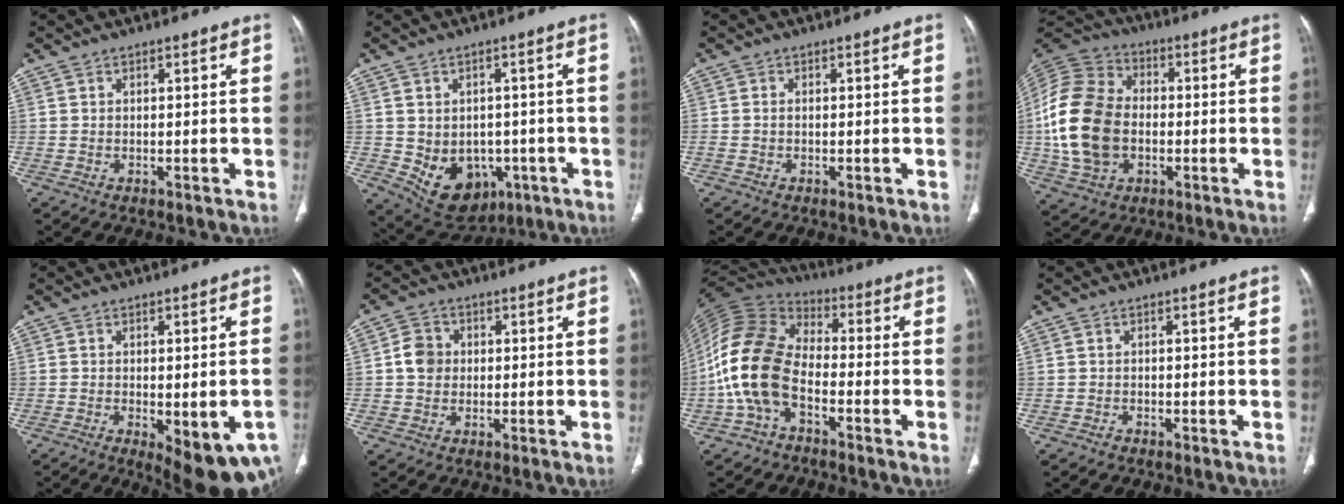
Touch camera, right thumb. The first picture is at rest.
{"total": 11.4, "force": [-3.0, 8.9, 6.6], "torque": [-0.074, 0.013, -0.020]}
{"total": 0.6, "force": [-0.2, 0.4, 0.4], "torque": [-0.010, 0.001, -0.004]}
{"total": 19.4, "force": [-1.8, 14.0, 13.3], "torque": [-0.260, 0.019, -0.032]}
{"total": 12.2, "force": [-4.9, 4.6, 10.2], "torque": [-0.124, 0.001, -0.053]}
{"total": 4.7, "force": [0.2, 4.2, 2.2], "torque": [-0.028, 0.007, -0.001]}
{"total": 15.6, "force": [-4.3, 9.6, 11.5], "torque": [-0.240, 0.048, -0.093]}
{"total": 0.6, "force": [-0.4, 0.3, 0.1], "torque": [-0.002, 0.000, -0.011]}